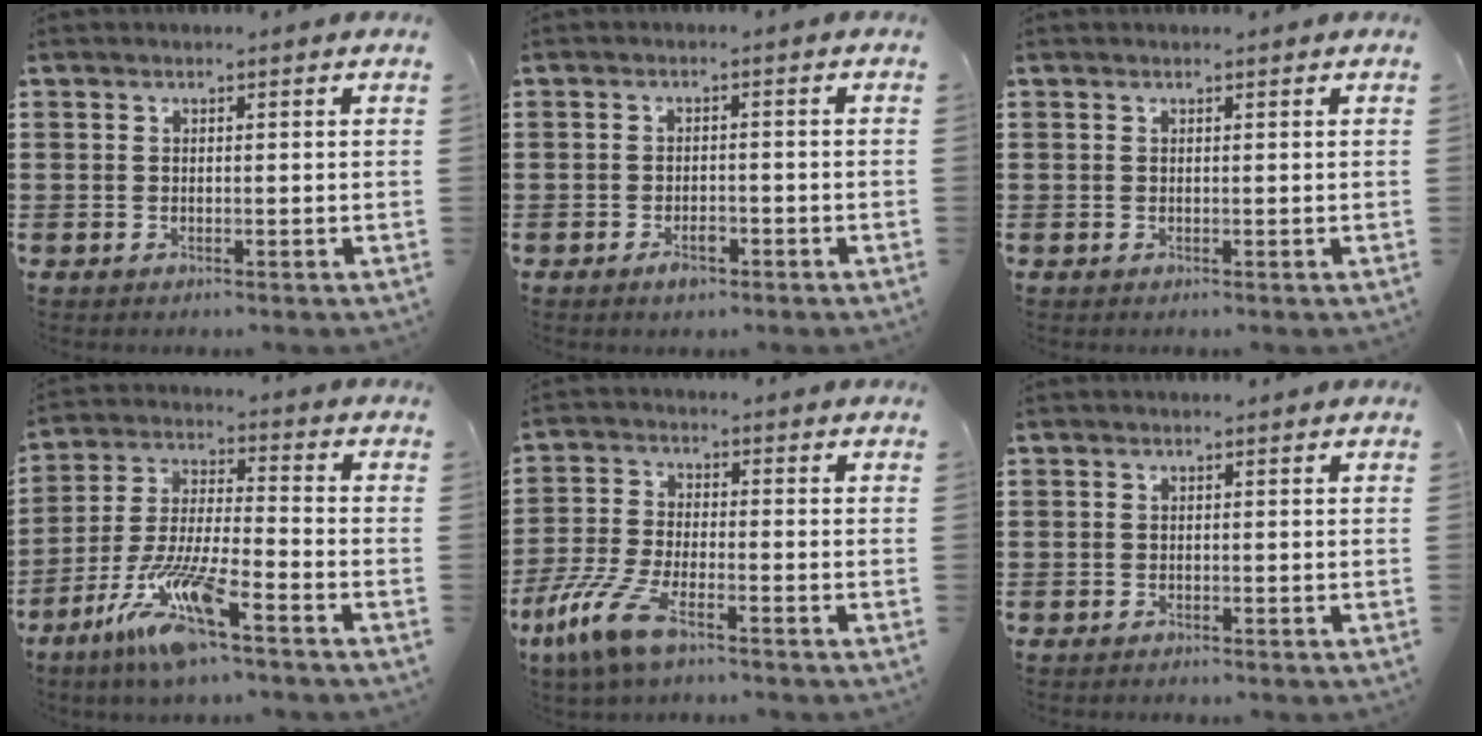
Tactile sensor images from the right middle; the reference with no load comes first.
{"total": 2.6, "force": [-1.6, 1.0, 1.8], "torque": [-0.040, -0.001, -0.032]}
{"total": 0.0}
{"total": 11.8, "force": [-7.9, 1.2, 8.7], "torque": [-0.194, -0.011, -0.160]}
{"total": 9.1, "force": [-6.0, 2.6, 6.3], "torque": [-0.160, -0.009, -0.122]}
{"total": 0.8, "force": [-0.7, 0.4, 0.0], "torque": [0.001, 0.002, -0.017]}